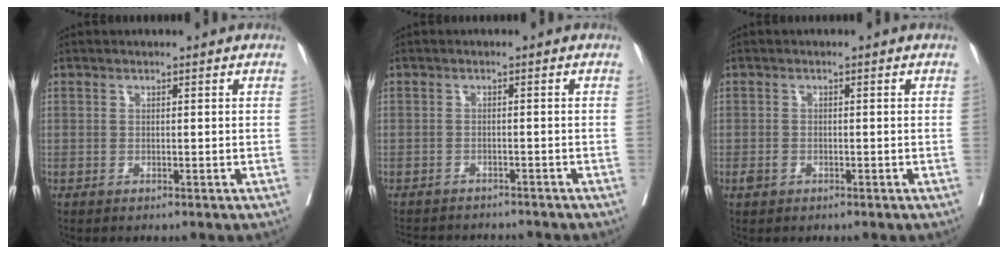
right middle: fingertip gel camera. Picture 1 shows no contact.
{"total": 9.1, "force": [-8.6, 2.0, 2.4], "torque": [-0.037, -0.001, -0.110]}
{"total": 1.2, "force": [-0.6, 0.9, 0.6], "torque": [-0.011, 0.002, -0.008]}